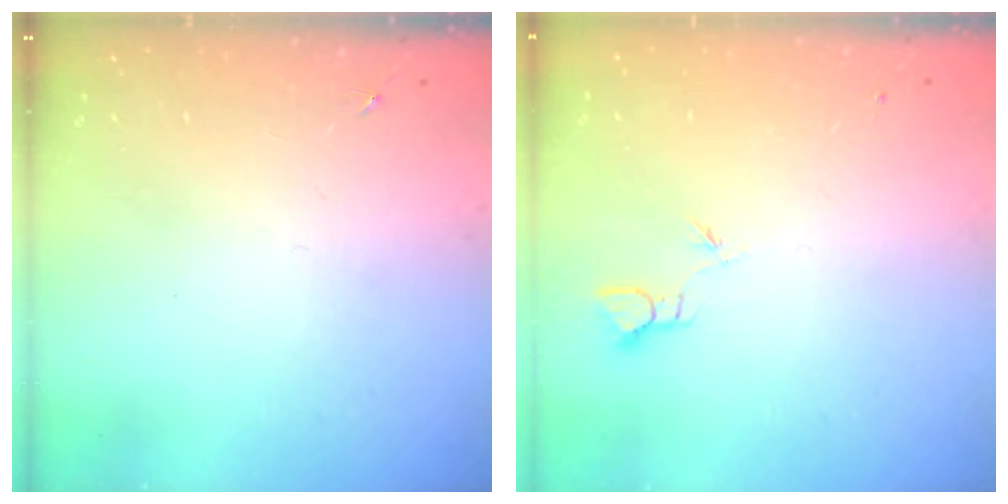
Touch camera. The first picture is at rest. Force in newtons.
{"total": 2.0, "press": 2.0, "slide": 0.1}